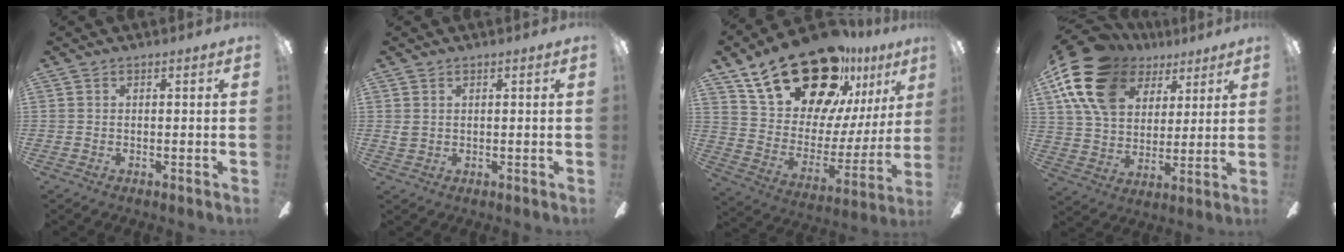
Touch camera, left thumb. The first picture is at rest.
{"total": 1.7, "force": [1.0, 1.2, 0.6], "torque": [-0.013, 0.003, 0.019]}
{"total": 27.5, "force": [19.7, 12.8, 14.2], "torque": [-0.231, -0.123, 0.358]}
{"total": 20.2, "force": [10.7, 13.1, 11.2], "torque": [-0.229, -0.035, 0.197]}